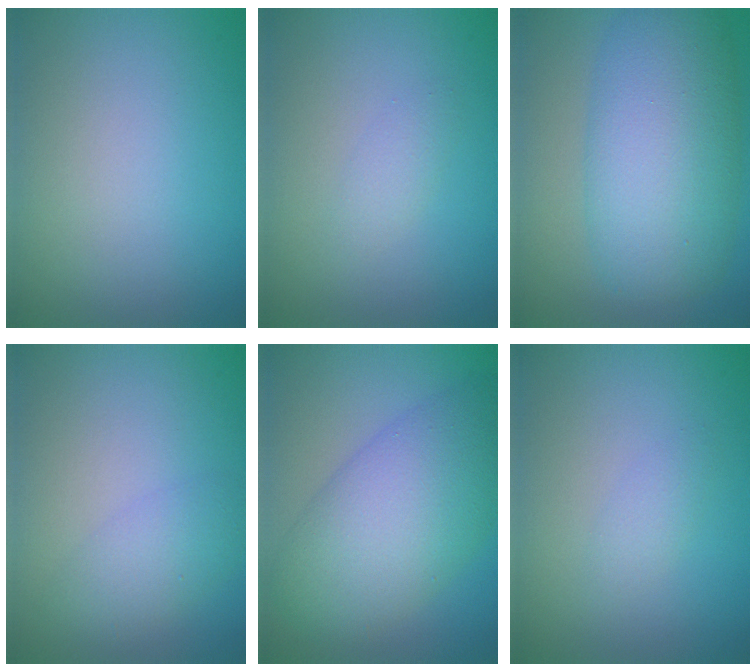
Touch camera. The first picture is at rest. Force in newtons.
{"total": 1.1, "press": 1.1, "slide": 0.1}
{"total": 9.5, "press": 9.5, "slide": 0.2}
{"total": 2.7, "press": 2.7, "slide": 0.1}
{"total": 7.2, "press": 7.2, "slide": 0.3}
{"total": 1.1, "press": 1.1, "slide": 0.0}